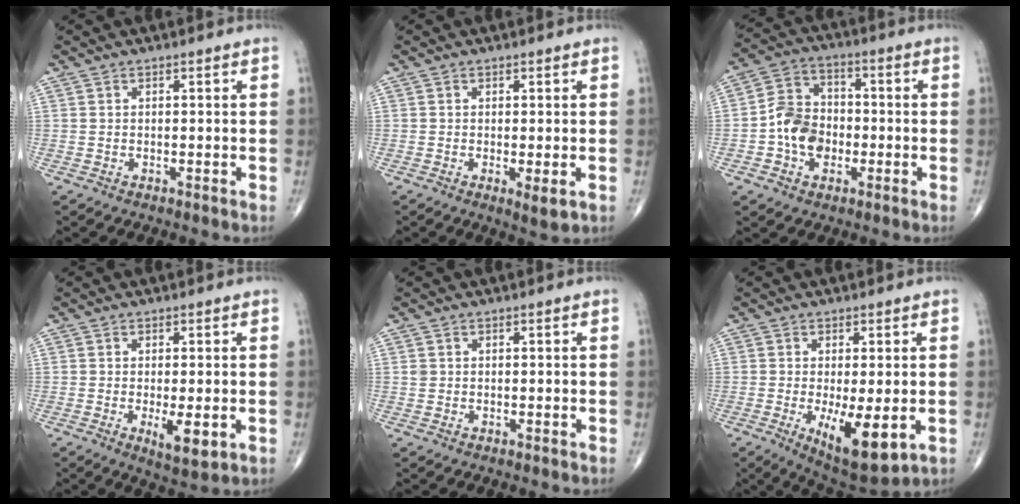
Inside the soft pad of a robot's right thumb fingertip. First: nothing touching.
{"total": 2.7, "force": [-0.6, 0.6, 2.6], "torque": [-0.044, -0.011, -0.010]}
{"total": 9.9, "force": [-2.1, 7.7, 5.9], "torque": [-0.081, 0.030, -0.046]}
{"total": 5.3, "force": [-1.2, 1.7, 4.9], "torque": [-0.077, -0.015, -0.016]}
{"total": 0.7, "force": [0.1, 0.7, 0.3], "torque": [-0.001, 0.002, 0.004]}
{"total": 10.6, "force": [-2.5, 3.7, 9.6], "torque": [-0.147, -0.025, -0.030]}